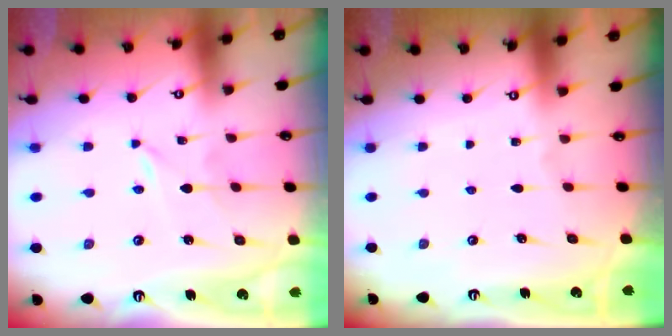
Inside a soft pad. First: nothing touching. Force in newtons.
{"total": 0.0}